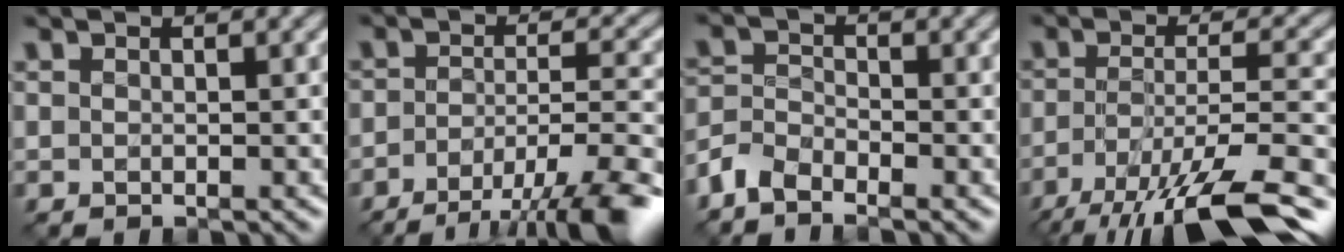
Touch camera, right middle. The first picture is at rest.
{"total": 9.1, "force": [-6.3, 2.2, 6.1], "torque": [-0.098, -0.006, -0.098]}
{"total": 3.0, "force": [-2.4, 1.3, 1.3], "torque": [-0.027, 0.002, -0.062]}
{"total": 12.1, "force": [-8.2, 3.0, 8.5], "torque": [-0.160, -0.006, -0.132]}